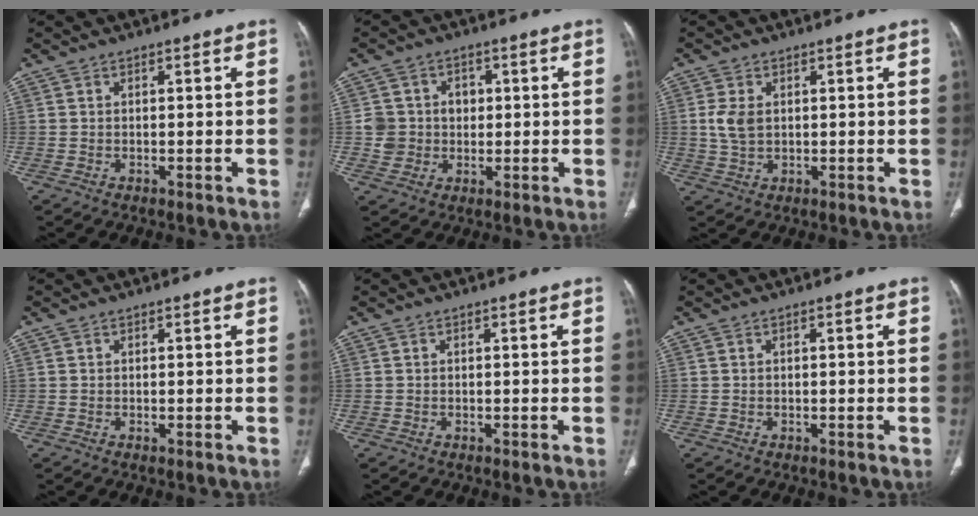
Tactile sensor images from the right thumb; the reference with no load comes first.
{"total": 6.6, "force": [0.4, 6.4, 1.6], "torque": [0.009, 0.009, 0.007]}
{"total": 4.3, "force": [0.7, 2.9, 3.1], "torque": [-0.064, 0.001, 0.018]}
{"total": 0.0}
{"total": 0.0}
{"total": 0.7, "force": [0.1, 0.2, 0.6], "torque": [-0.013, 0.001, 0.004]}